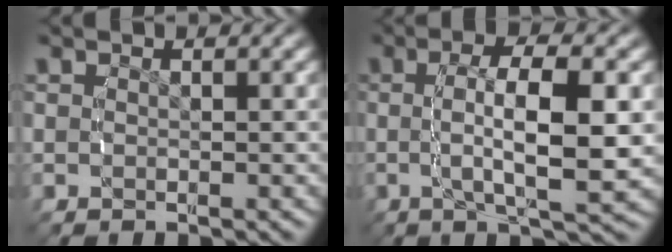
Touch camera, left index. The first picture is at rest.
{"total": 6.8, "force": [0.1, 1.5, 6.7], "torque": [-0.103, 0.000, 0.002]}